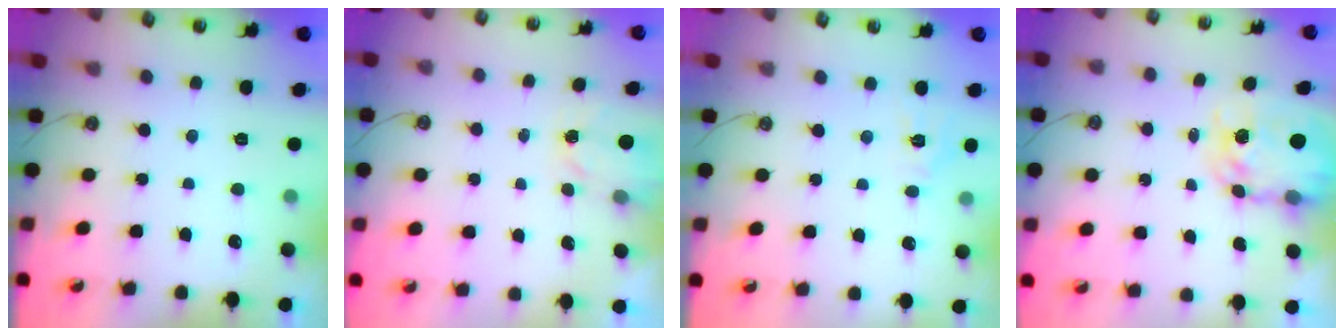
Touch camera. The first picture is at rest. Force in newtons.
{"total": 2.1, "press": 2.1, "slide": 0.4}
{"total": 5.9, "press": 5.9, "slide": 0.7}
{"total": 7.7, "press": 7.6, "slide": 0.7}